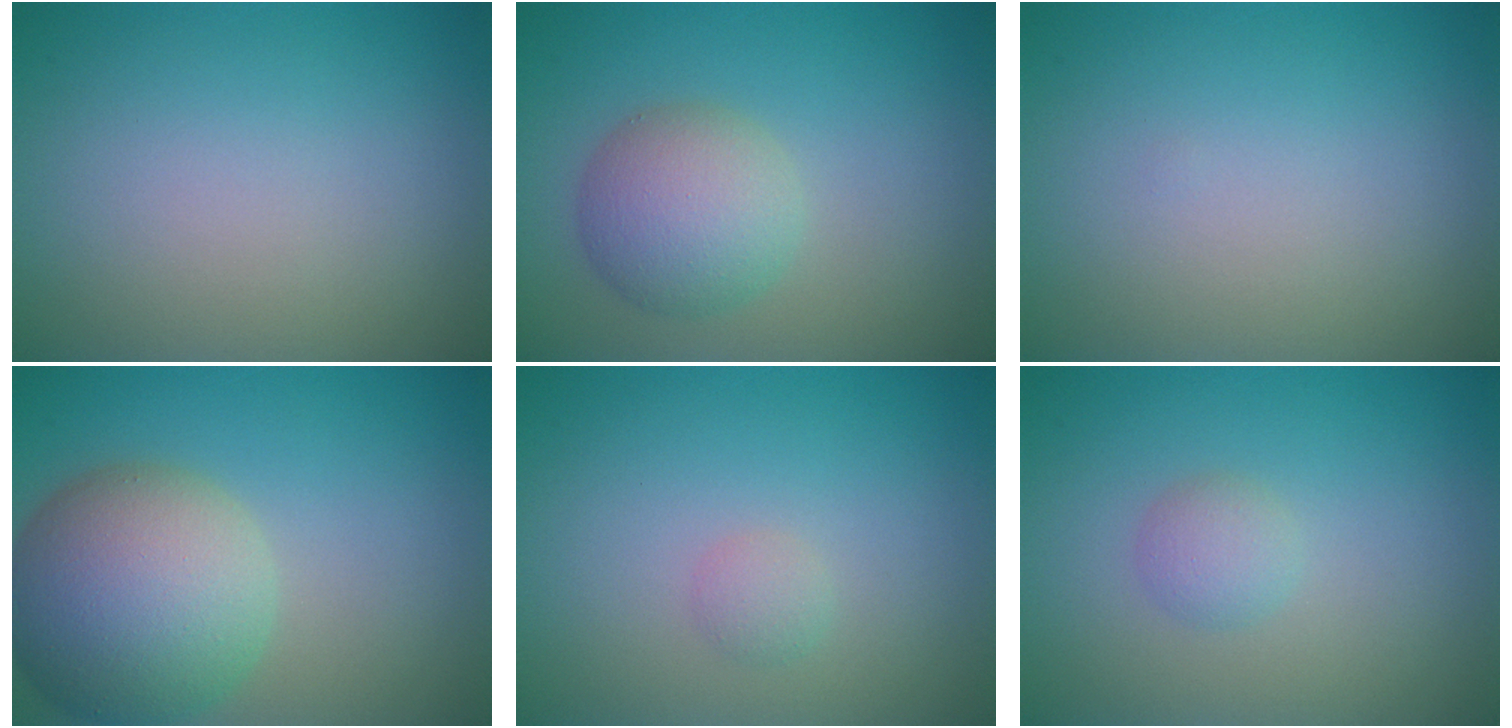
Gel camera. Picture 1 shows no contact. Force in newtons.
{"total": 4.7, "press": 4.7, "slide": 0.1}
{"total": 0.0}
{"total": 9.8, "press": 9.8, "slide": 0.6}
{"total": 0.9, "press": 0.9, "slide": 0.1}
{"total": 1.5, "press": 1.5, "slide": 0.0}